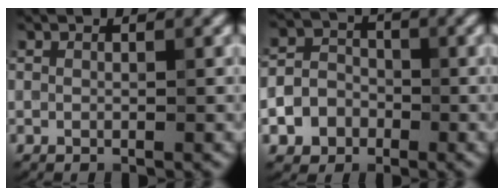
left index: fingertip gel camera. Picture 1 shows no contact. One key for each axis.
{"total": 4.6, "fx": -1.9, "fy": 4.0, "fz": 1.4, "tx": 0.002, "ty": -0.005, "tz": -0.046}